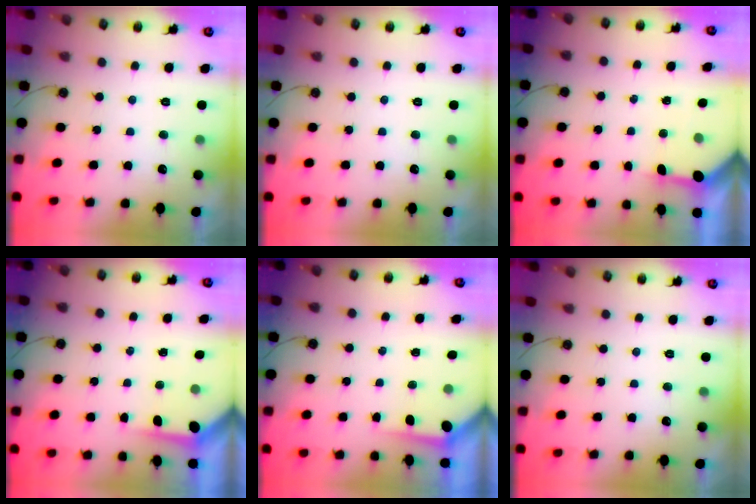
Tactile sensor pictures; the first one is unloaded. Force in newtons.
{"total": 0.0}
{"total": 3.4, "press": 3.3, "slide": 0.4}
{"total": 4.0, "press": 4.0, "slide": 0.3}
{"total": 3.7, "press": 3.7, "slide": 0.4}
{"total": 0.0}